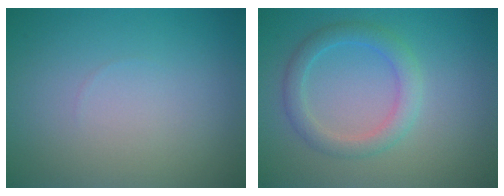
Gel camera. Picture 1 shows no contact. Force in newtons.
{"total": 2.9, "press": 2.9, "slide": 0.1}